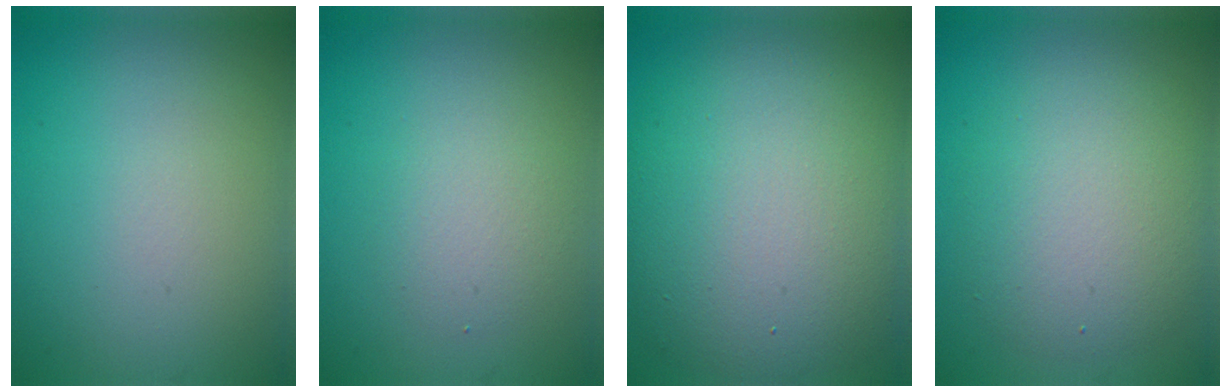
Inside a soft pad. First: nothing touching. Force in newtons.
{"total": 2.1, "press": 2.1, "slide": 0.1}
{"total": 12.2, "press": 12.2, "slide": 0.8}
{"total": 5.3, "press": 5.3, "slide": 0.2}